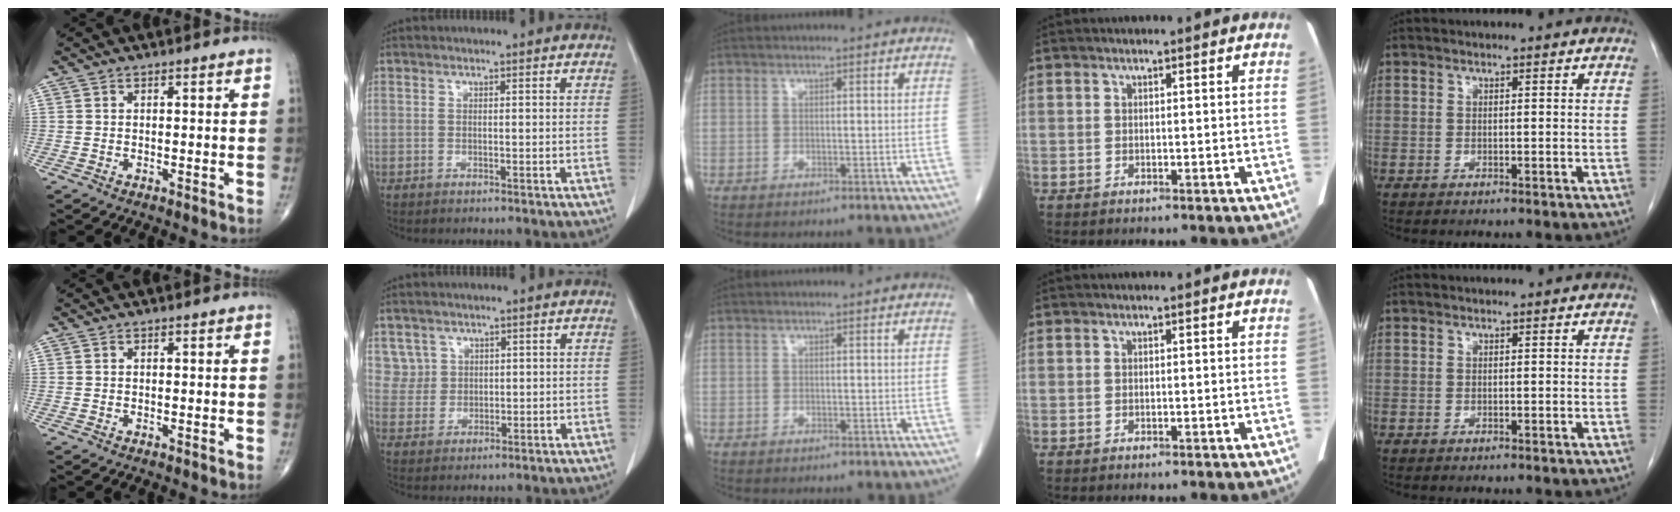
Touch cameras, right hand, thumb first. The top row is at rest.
{"index": {"total": 3.8, "force": [2.2, 3.1, -0.4], "torque": [0.023, 0.003, 0.042]}}